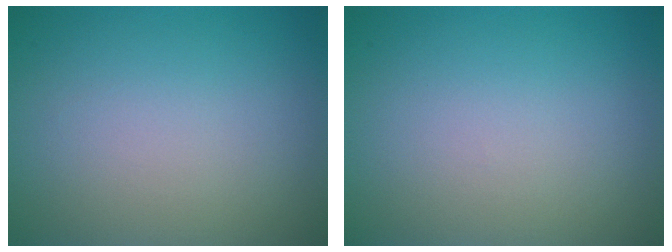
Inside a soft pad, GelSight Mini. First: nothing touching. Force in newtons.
{"total": 0.0}